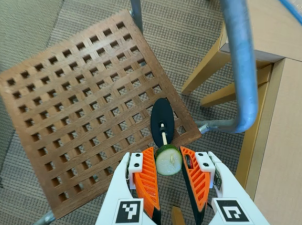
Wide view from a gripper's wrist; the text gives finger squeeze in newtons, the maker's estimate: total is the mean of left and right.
{"total": 7.9, "left": 7.5, "right": 8.2}